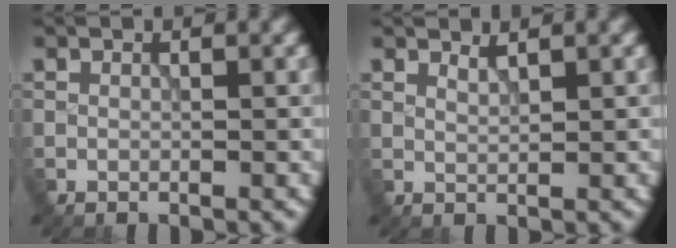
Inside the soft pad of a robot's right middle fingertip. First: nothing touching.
{"total": 0.9, "force": [0.8, 0.0, 0.3], "torque": [-0.007, -0.003, 0.017]}